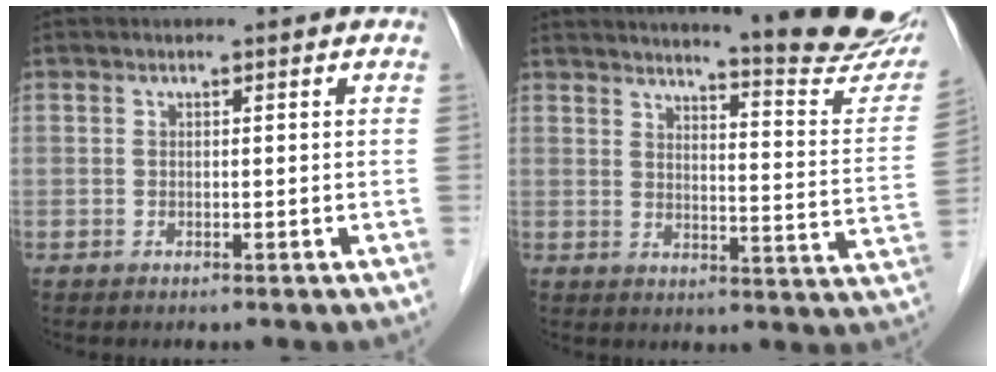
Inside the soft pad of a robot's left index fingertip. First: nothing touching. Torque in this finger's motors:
{"motor_torque": [1.06, -1.08, 0.34, 0.01]}